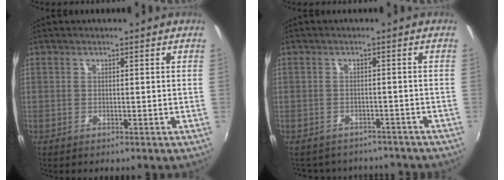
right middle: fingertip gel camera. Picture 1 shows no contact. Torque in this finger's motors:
{"motor_torque": [0.06, -0.18, 0.01, 0.01]}